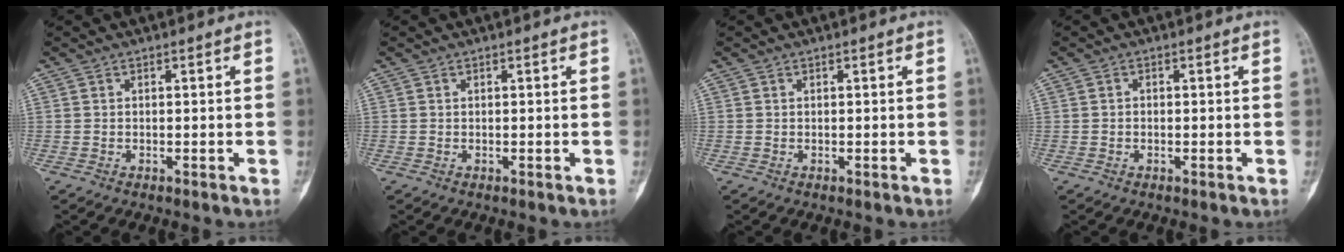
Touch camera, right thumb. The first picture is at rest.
{"total": 0.0}
{"total": 0.0}
{"total": 0.6, "force": [-0.1, 0.5, 0.3], "torque": [-0.005, 0.002, -0.003]}